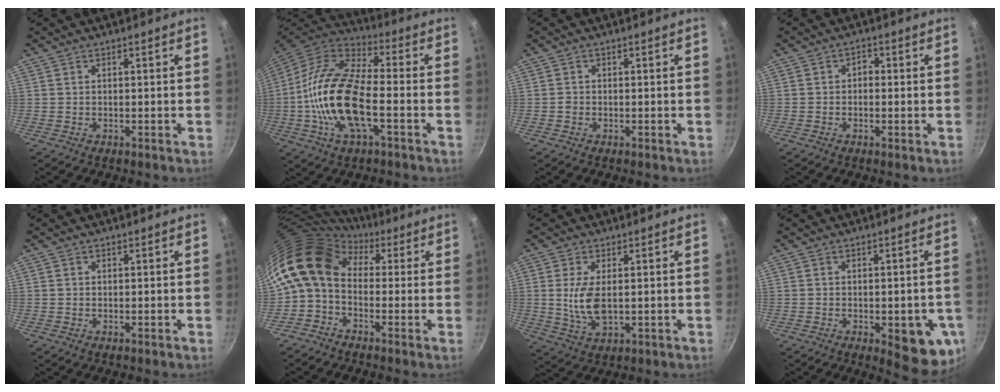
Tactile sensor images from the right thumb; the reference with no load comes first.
{"total": 19.2, "force": [-3.7, 8.2, 16.9], "torque": [-0.326, 0.032, -0.086]}
{"total": 0.6, "force": [-0.2, 0.6, 0.1], "torque": [-0.001, 0.002, -0.006]}
{"total": 1.9, "force": [-0.2, 1.3, 1.3], "torque": [-0.025, 0.006, -0.009]}
{"total": 0.0}
{"total": 10.8, "force": [2.1, 7.7, 7.3], "torque": [-0.125, 0.025, 0.011]}
{"total": 7.1, "force": [0.5, 3.4, 6.2], "torque": [-0.124, -0.010, 0.015]}
{"total": 11.7, "force": [-3.4, 4.6, 10.2], "torque": [-0.082, 0.000, -0.037]}